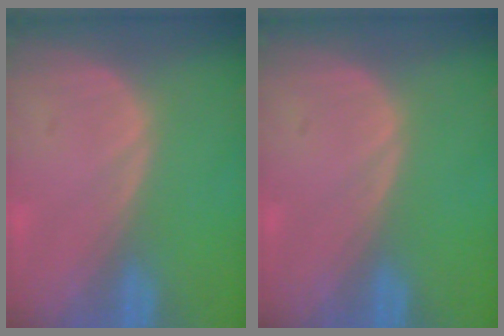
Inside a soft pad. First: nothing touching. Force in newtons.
{"total": 0.0}